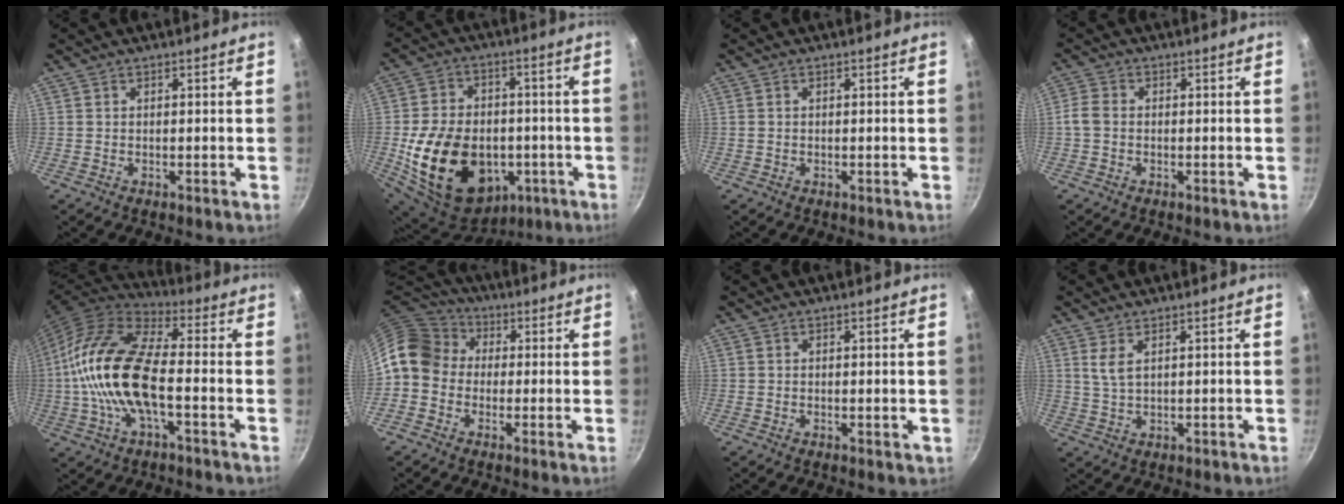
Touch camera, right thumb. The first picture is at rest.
{"total": 24.0, "force": [-4.8, 17.4, 15.8], "torque": [-0.271, 0.029, -0.053]}
{"total": 0.0}
{"total": 3.2, "force": [-0.5, 2.5, 2.0], "torque": [-0.040, 0.010, -0.015]}
{"total": 18.7, "force": [-2.2, 8.1, 16.7], "torque": [-0.318, 0.032, -0.055]}
{"total": 11.8, "force": [0.7, 9.9, 6.3], "torque": [-0.091, 0.033, -0.011]}
{"total": 0.6, "force": [0.2, 0.4, 0.4], "torque": [-0.001, -0.003, 0.002]}
{"total": 3.2, "force": [1.4, 1.4, 2.6], "torque": [-0.049, -0.011, 0.030]}